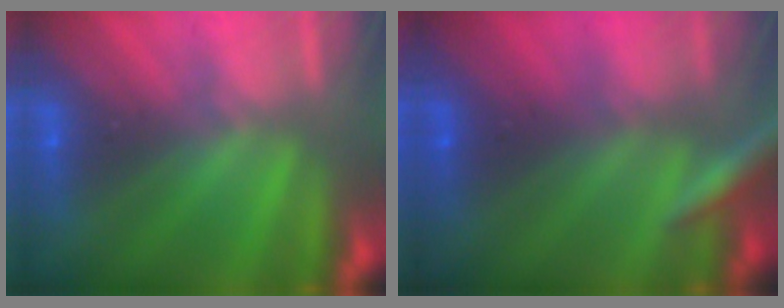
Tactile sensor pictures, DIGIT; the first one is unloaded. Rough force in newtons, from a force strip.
{"total": 2.7}